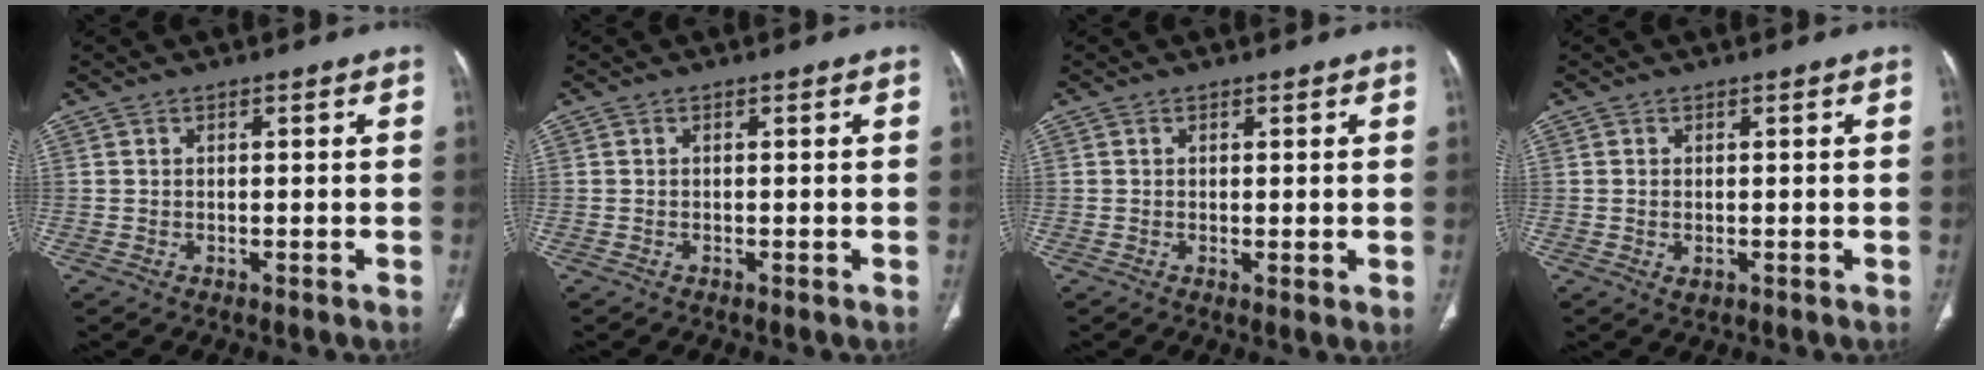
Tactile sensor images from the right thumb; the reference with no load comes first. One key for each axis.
{"total": 0.0}
{"total": 1.3, "fx": 0.0, "fy": 0.2, "fz": 1.3, "tx": -0.028, "ty": -0.008, "tz": 0.000}
{"total": 1.3, "fx": -0.3, "fy": 0.8, "fz": 1.0, "tx": -0.021, "ty": -0.003, "tz": -0.002}